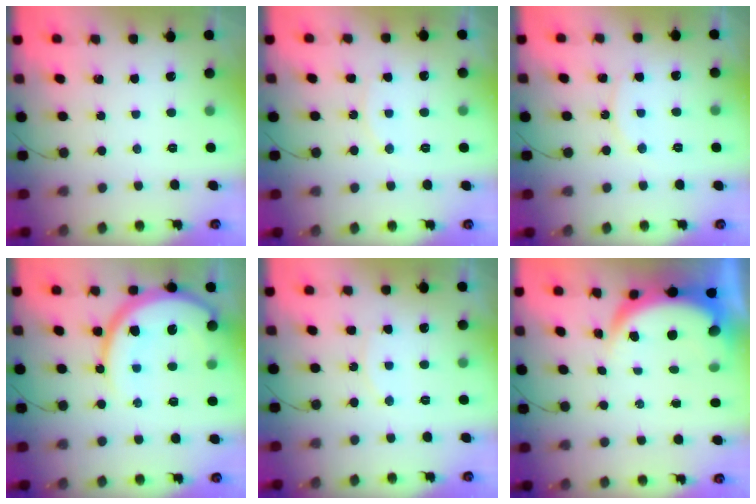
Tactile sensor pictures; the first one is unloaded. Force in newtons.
{"total": 6.8, "press": 6.8, "slide": 0.2}
{"total": 7.9, "press": 7.9, "slide": 0.4}
{"total": 16.3, "press": 16.2, "slide": 1.9}
{"total": 7.3, "press": 7.3, "slide": 0.4}
{"total": 6.3, "press": 6.3, "slide": 0.9}